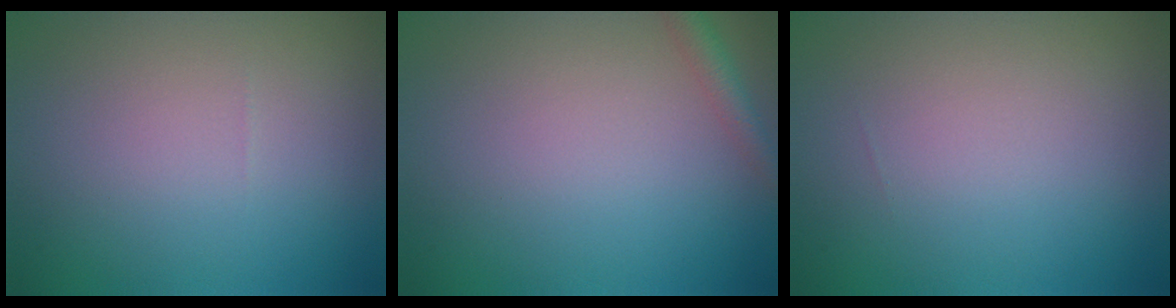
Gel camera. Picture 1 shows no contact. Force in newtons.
{"total": 1.8, "press": 1.8, "slide": 0.1}
{"total": 0.0}